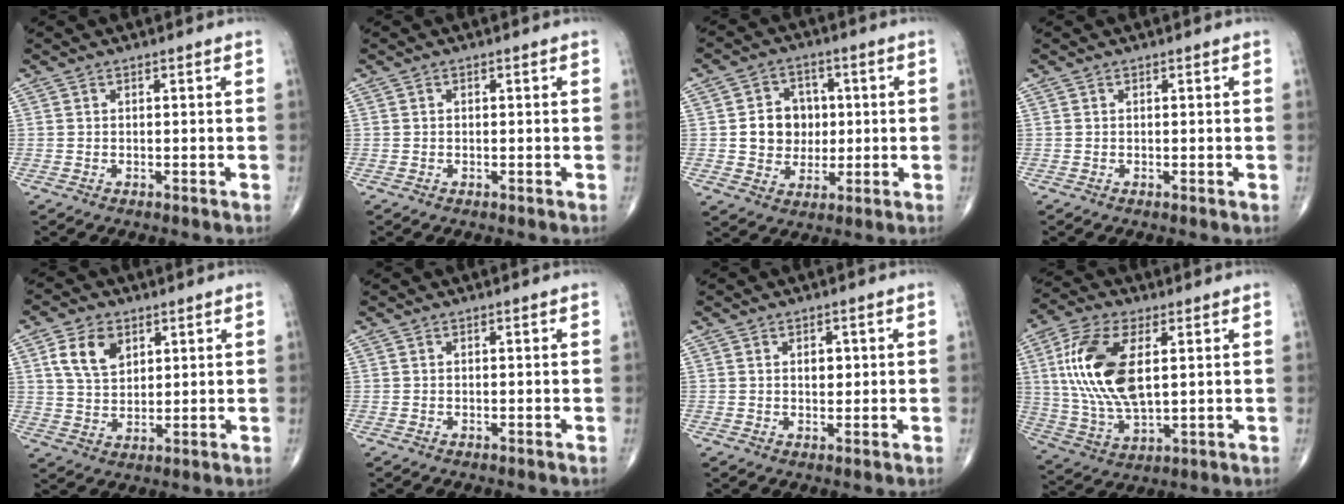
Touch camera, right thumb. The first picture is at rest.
{"total": 0.0}
{"total": 9.0, "force": [0.6, 7.9, 4.3], "torque": [-0.024, 0.005, 0.010]}
{"total": 0.0}
{"total": 8.2, "force": [3.5, 5.4, 5.1], "torque": [-0.077, -0.013, 0.070]}
{"total": 0.0}
{"total": 2.5, "force": [0.6, 1.6, 1.8], "torque": [-0.010, -0.003, 0.006]}
{"total": 17.1, "force": [3.4, 8.2, 14.6], "torque": [-0.299, -0.007, 0.070]}